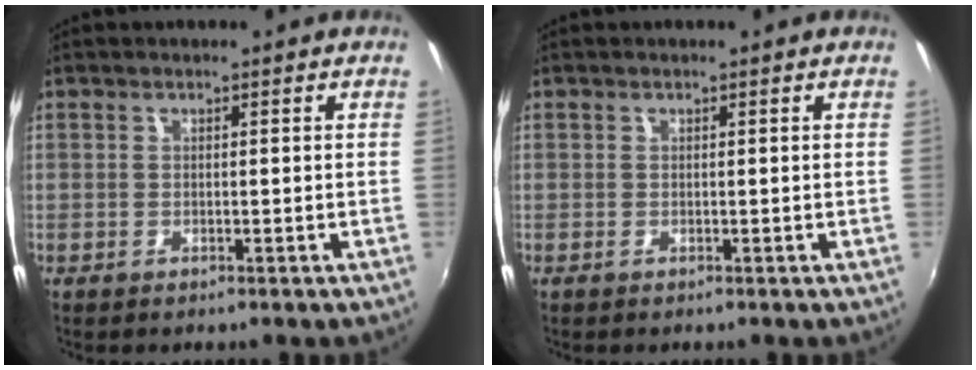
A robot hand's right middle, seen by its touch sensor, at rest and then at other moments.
{"total": 0.0}